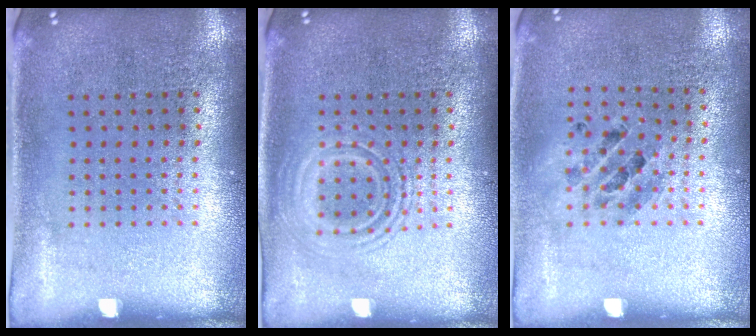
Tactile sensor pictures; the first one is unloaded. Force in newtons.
{"total": 1.4, "press": 1.4, "slide": 0.2}
{"total": 0.9, "press": 0.9, "slide": 0.2}